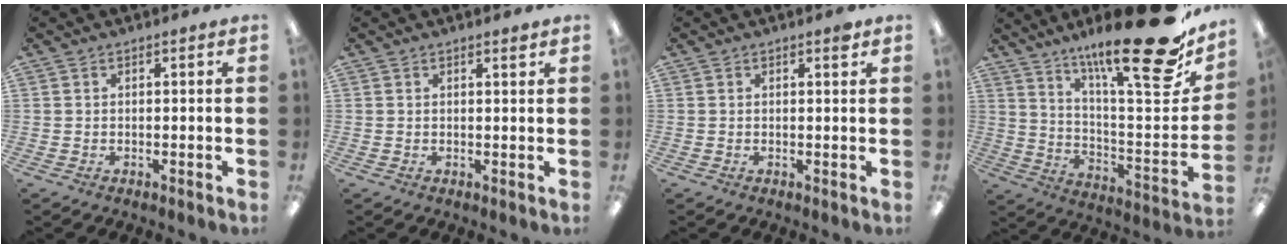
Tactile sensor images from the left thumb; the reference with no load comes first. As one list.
[{"total": 1.2, "force": [1.1, 0.1, 0.6], "torque": [-0.005, -0.005, 0.018]}, {"total": 1.4, "force": [1.0, 0.3, 0.9], "torque": [-0.004, -0.006, 0.014]}, {"total": 25.8, "force": [17.9, 6.0, 17.6], "torque": [-0.251, -0.126, 0.284]}]